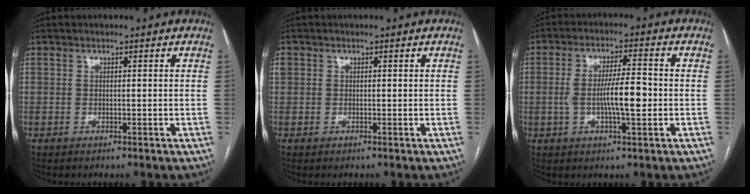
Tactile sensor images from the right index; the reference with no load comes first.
{"total": 0.9, "force": [-0.2, 0.8, 0.4], "torque": [-0.013, 0.003, 0.001]}
{"total": 7.5, "force": [-1.0, 1.2, 7.4], "torque": [-0.135, 0.006, -0.018]}